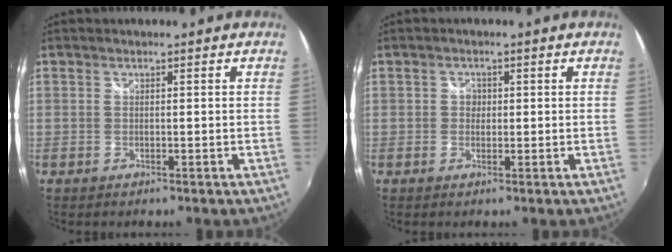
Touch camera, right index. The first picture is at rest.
{"total": 1.7, "force": [-0.1, 1.6, 0.4], "torque": [-0.003, 0.003, -0.005]}